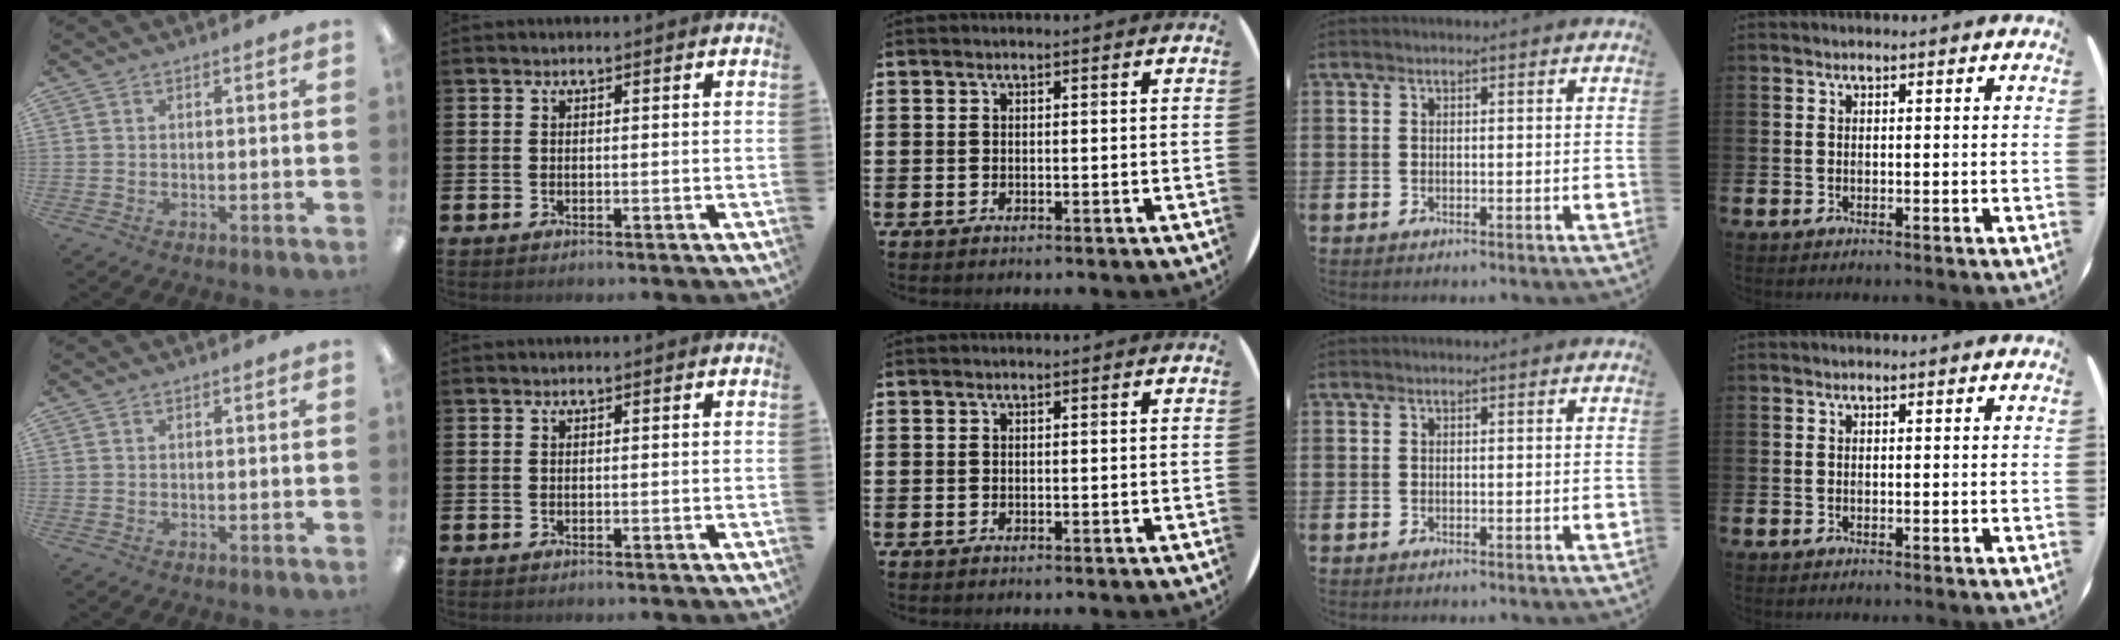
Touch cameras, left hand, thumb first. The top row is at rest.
{}